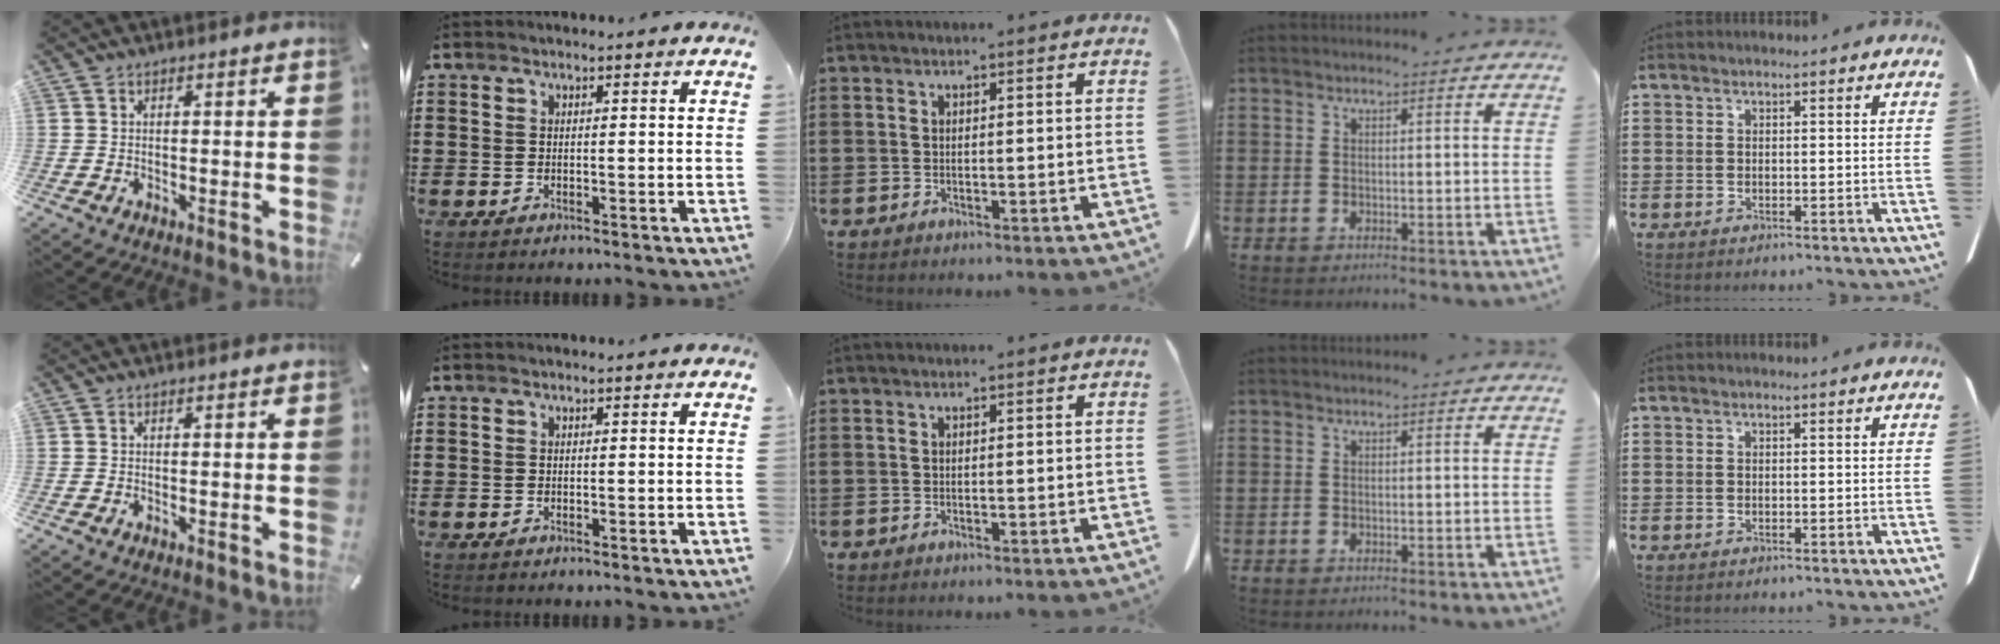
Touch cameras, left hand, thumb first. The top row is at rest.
{}